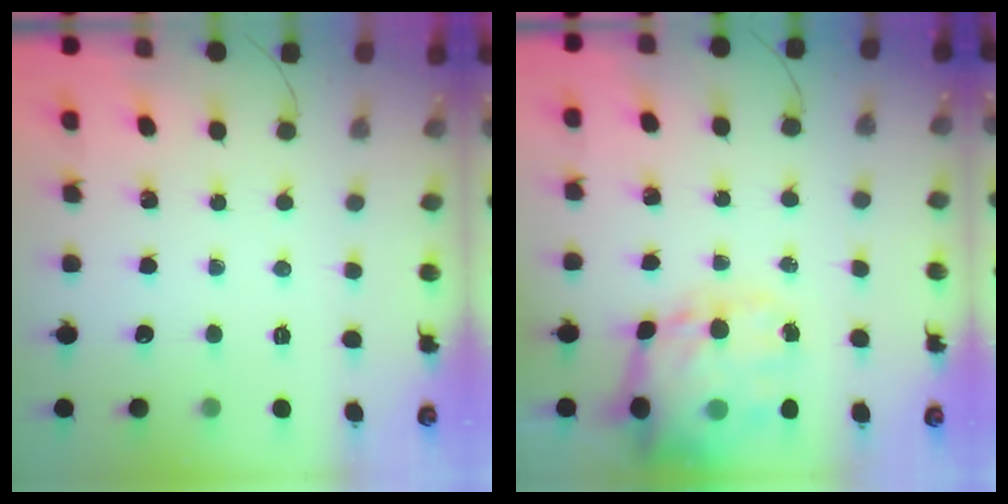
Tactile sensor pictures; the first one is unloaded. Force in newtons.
{"total": 20.1, "press": 19.6, "slide": 4.7}